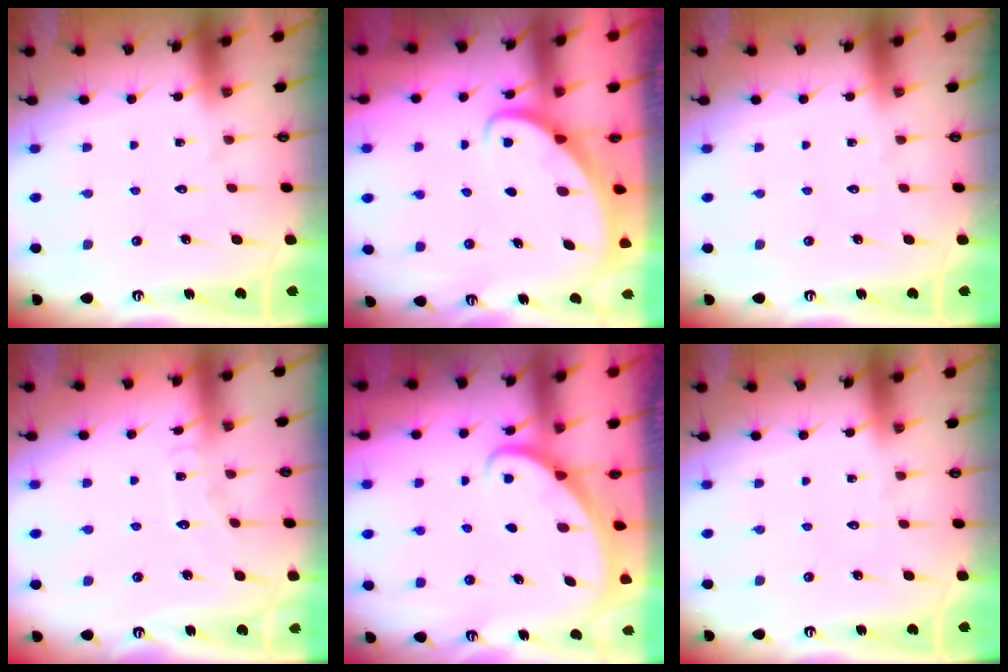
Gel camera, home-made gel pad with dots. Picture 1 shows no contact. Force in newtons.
{"total": 2.2, "press": 2.2, "slide": 0.2}
{"total": 0.0}
{"total": 5.2, "press": 5.1, "slide": 0.6}
{"total": 2.3, "press": 2.3, "slide": 0.1}
{"total": 0.0}